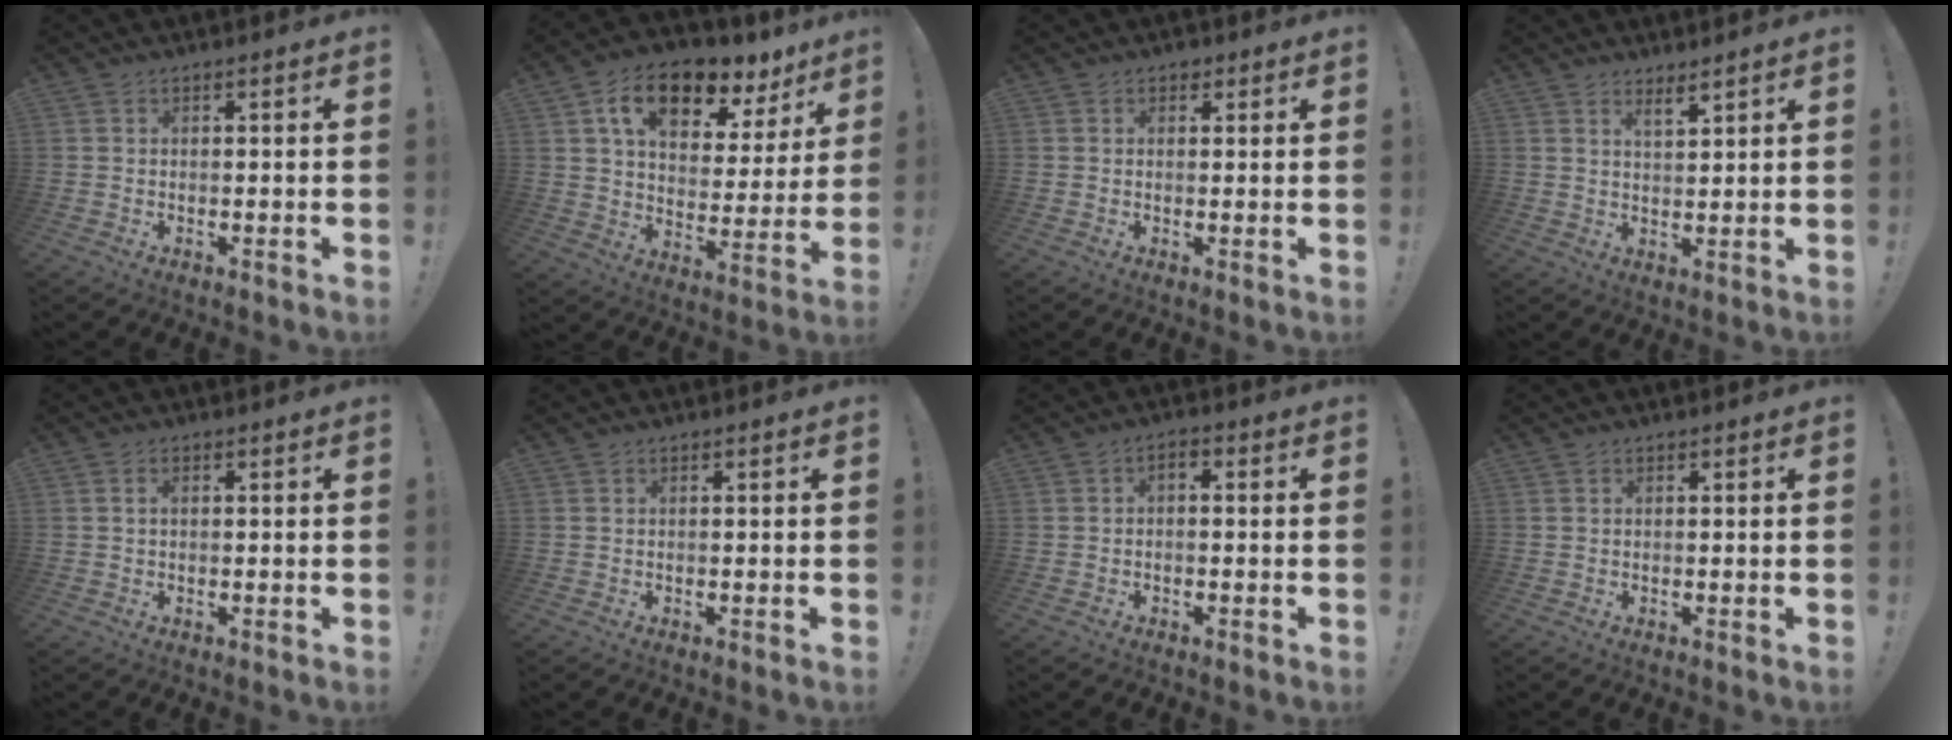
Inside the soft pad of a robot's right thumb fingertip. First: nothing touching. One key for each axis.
{"total": 16.1, "fx": 9.2, "fy": 8.8, "fz": 9.9, "tx": -0.157, "ty": -0.043, "tz": 0.161}
{"total": 1.5, "fx": 0.9, "fy": 1.0, "fz": 0.6, "tx": 0.004, "ty": -0.005, "tz": 0.014}
{"total": 3.5, "fx": 3.1, "fy": 0.3, "fz": 1.6, "tx": -0.020, "ty": -0.023, "tz": 0.050}
{"total": 1.2, "fx": 0.3, "fy": 0.7, "fz": 0.9, "tx": -0.019, "ty": 0.004, "tz": 0.005}
{"total": 0.0}
{"total": 1.7, "fx": -1.0, "fy": 0.8, "fz": 1.1, "tx": -0.023, "ty": 0.009, "tz": -0.017}
{"total": 0.0}